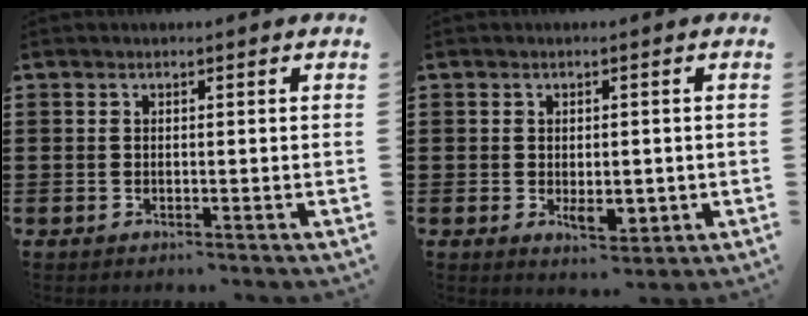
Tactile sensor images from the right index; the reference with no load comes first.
{"total": 3.2, "force": [-0.6, 1.6, 2.7], "torque": [-0.040, -0.001, -0.010]}